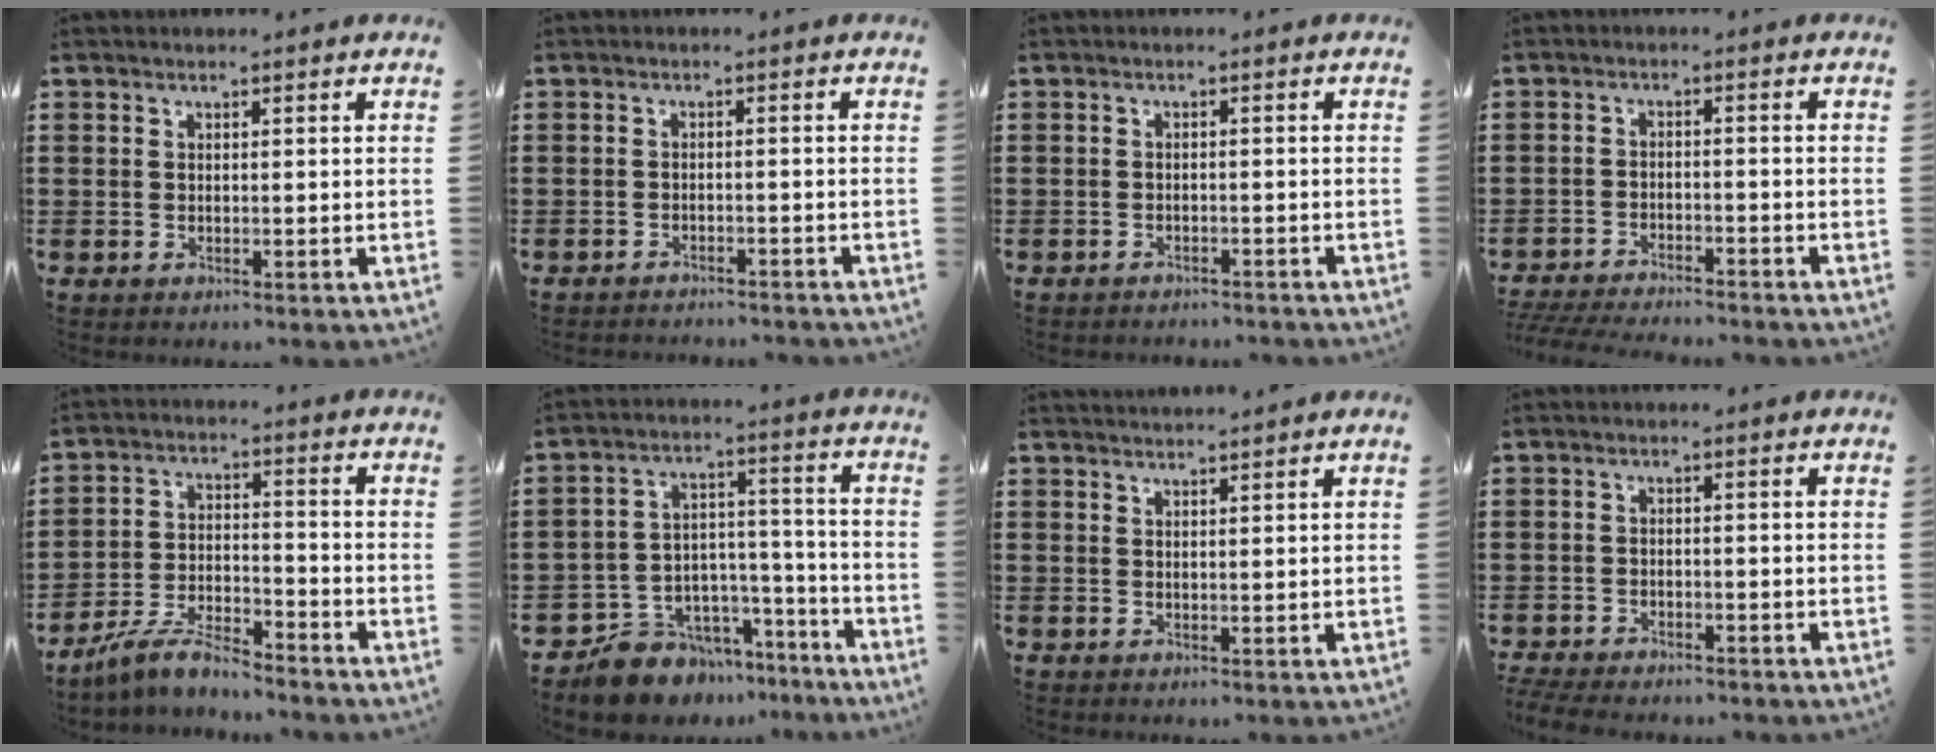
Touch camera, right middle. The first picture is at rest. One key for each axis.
{"total": 1.7, "fx": -1.7, "fy": 0.0, "fz": 0.0, "tx": -0.004, "ty": 0.002, "tz": -0.036}
{"total": 1.3, "fx": -1.3, "fy": 0.0, "fz": -0.1, "tx": -0.002, "ty": 0.002, "tz": -0.028}
{"total": 4.0, "fx": -4.0, "fy": 0.0, "fz": 0.6, "tx": -0.018, "ty": -0.003, "tz": -0.084}
{"total": 6.9, "fx": -6.3, "fy": 1.0, "fz": 2.7, "tx": -0.058, "ty": 0.004, "tz": -0.123}
{"total": 8.6, "fx": -7.8, "fy": 3.6, "fz": 0.0, "tx": -0.007, "ty": 0.029, "tz": -0.149}
{"total": 1.5, "fx": 1.4, "fy": -0.3, "fz": 0.0, "tx": -0.002, "ty": -0.001, "tz": 0.028}
{"total": 2.7, "fx": -2.7, "fy": 0.3, "fz": 0.3, "tx": -0.016, "ty": -0.002, "tz": -0.060}